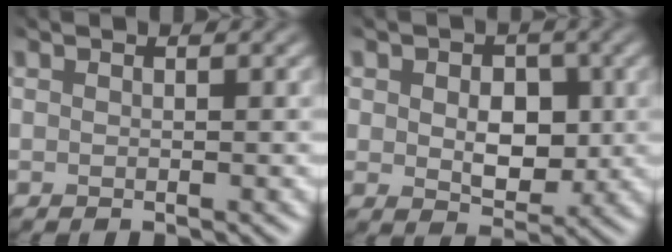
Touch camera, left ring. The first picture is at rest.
{"total": 3.1, "force": [-1.4, 2.2, 1.7], "torque": [-0.053, -0.028, 0.010]}